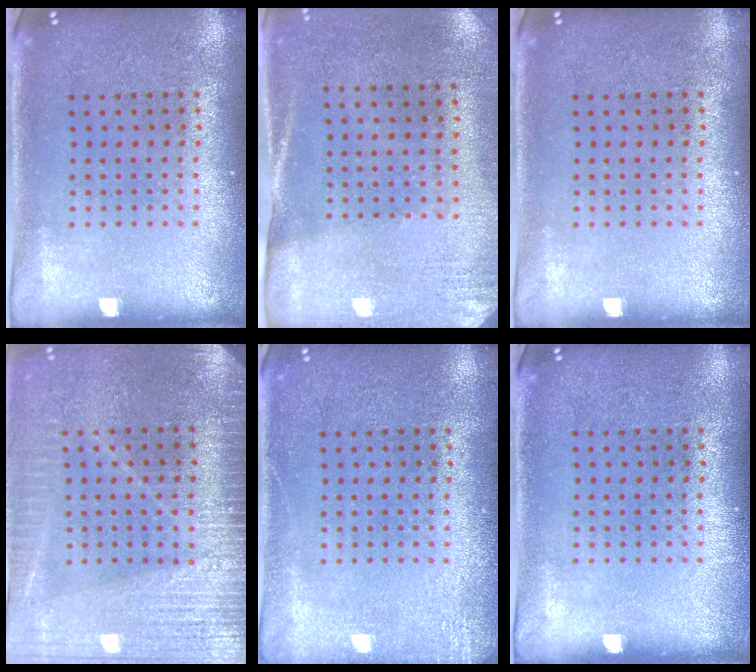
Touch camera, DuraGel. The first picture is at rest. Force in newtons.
{"total": 2.6, "press": 2.3, "slide": 1.3}
{"total": 0.0}
{"total": 3.7, "press": 3.4, "slide": 1.5}
{"total": 1.9, "press": 1.9, "slide": 0.3}
{"total": 0.0}